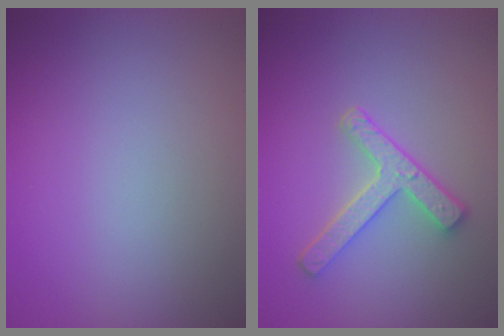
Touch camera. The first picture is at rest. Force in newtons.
{"total": 3.4, "press": 3.0, "slide": 1.6}